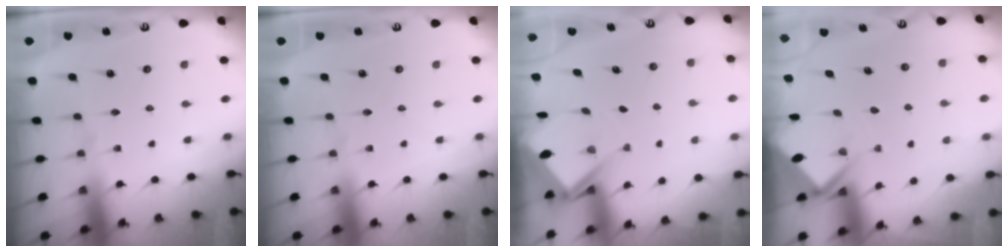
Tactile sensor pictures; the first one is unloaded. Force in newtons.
{"total": 0.0}
{"total": 5.4, "press": 5.4, "slide": 0.4}
{"total": 4.1, "press": 4.1, "slide": 0.4}